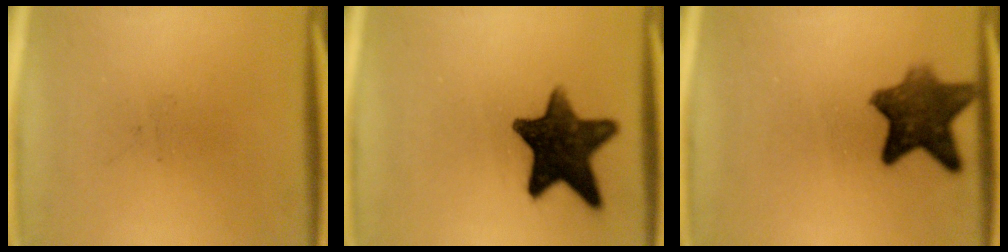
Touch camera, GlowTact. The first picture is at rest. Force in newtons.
{"total": 13.9}
{"total": 9.3}